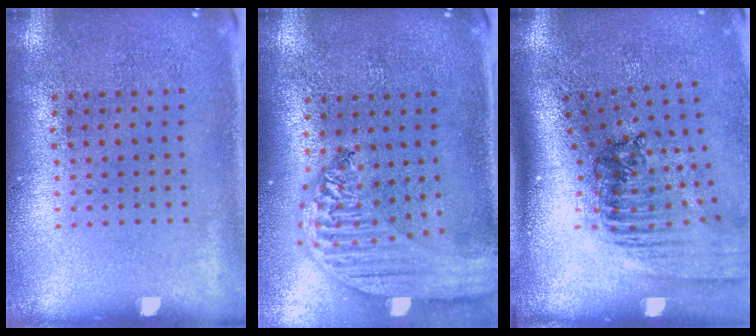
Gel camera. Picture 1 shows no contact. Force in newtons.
{"total": 3.0, "press": 2.4, "slide": 1.8}
{"total": 1.8, "press": 1.4, "slide": 1.2}